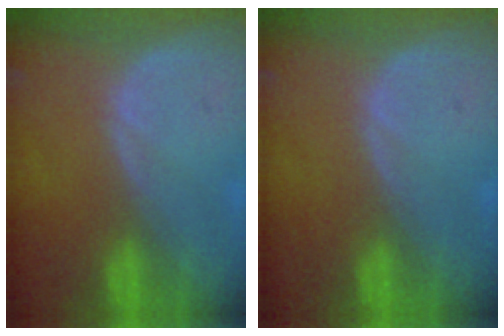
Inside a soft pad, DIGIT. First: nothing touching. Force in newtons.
{"total": 0.0}